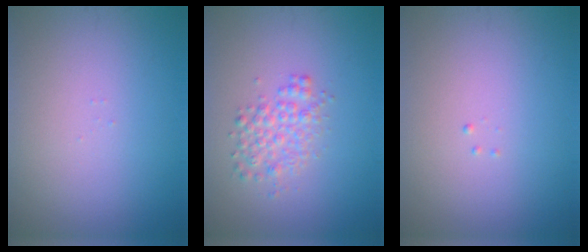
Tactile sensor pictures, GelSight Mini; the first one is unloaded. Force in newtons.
{"total": 2.5, "press": 2.5, "slide": 0.1}
{"total": 0.0}